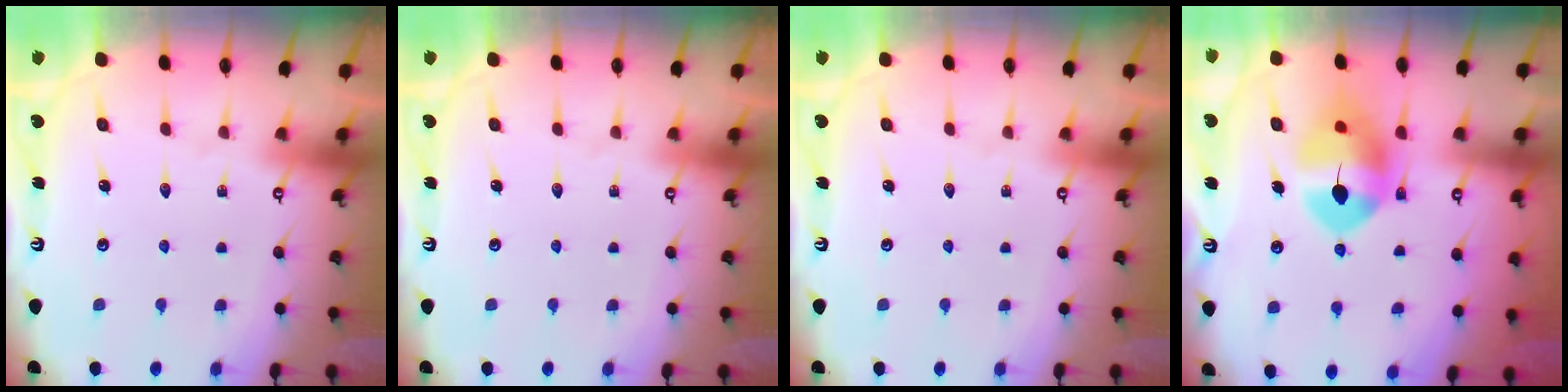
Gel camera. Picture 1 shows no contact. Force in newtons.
{"total": 0.0}
{"total": 0.0}
{"total": 11.2, "press": 11.0, "slide": 1.6}